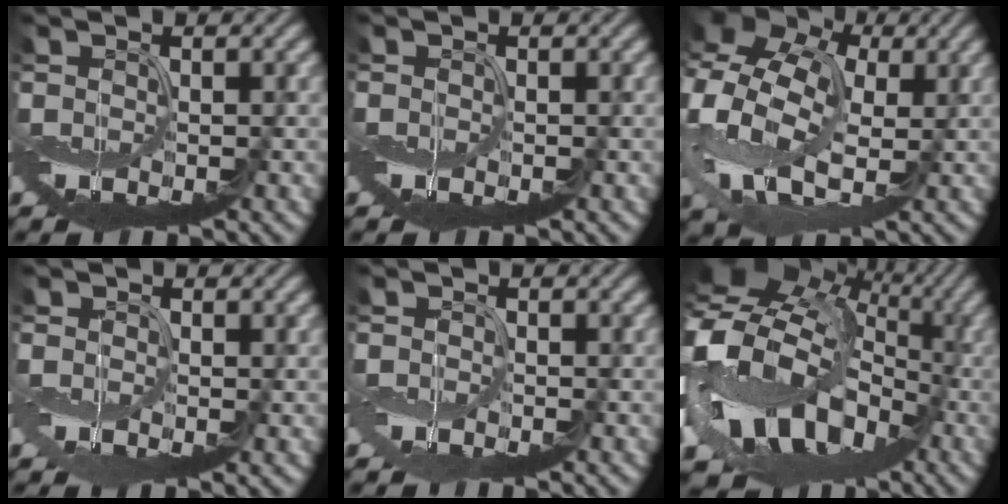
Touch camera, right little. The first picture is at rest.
{"total": 0.0}
{"total": 14.9, "force": [1.8, 11.0, 9.9], "torque": [-0.235, -0.004, 0.026]}
{"total": 2.4, "force": [-0.2, 1.9, 1.5], "torque": [-0.032, -0.006, -0.004]}
{"total": 1.2, "force": [-0.7, 0.8, 0.5], "torque": [-0.009, -0.003, -0.019]}
{"total": 18.5, "force": [-1.3, 14.6, 11.3], "torque": [-0.207, -0.017, -0.009]}